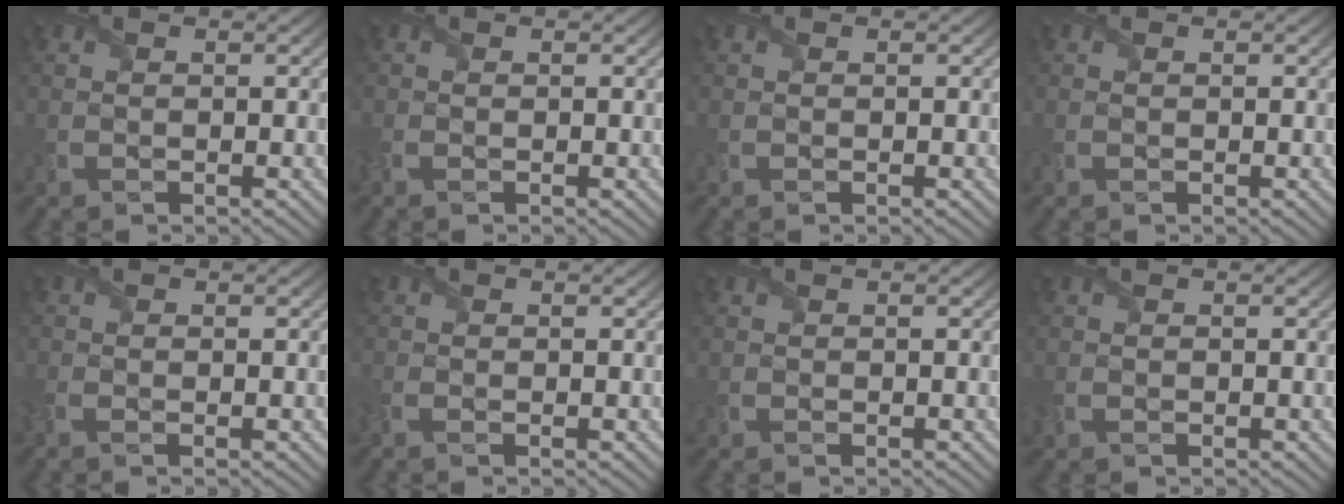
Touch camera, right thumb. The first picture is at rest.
{"total": 1.2, "force": [-0.6, 0.6, 0.8], "torque": [-0.027, -0.005, -0.016]}
{"total": 0.0}
{"total": 0.0}
{"total": 1.5, "force": [-0.8, 0.6, 1.1], "torque": [-0.036, -0.008, -0.023]}
{"total": 1.2, "force": [-0.6, 0.4, 0.9], "torque": [-0.030, -0.005, -0.018]}
{"total": 0.0}
{"total": 1.2, "force": [-0.4, 0.8, 0.7], "torque": [-0.022, -0.006, -0.007]}